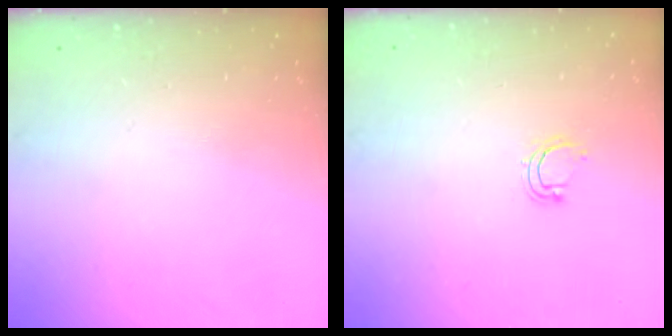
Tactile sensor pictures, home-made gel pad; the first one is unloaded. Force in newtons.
{"total": 4.7, "press": 4.6, "slide": 0.9}